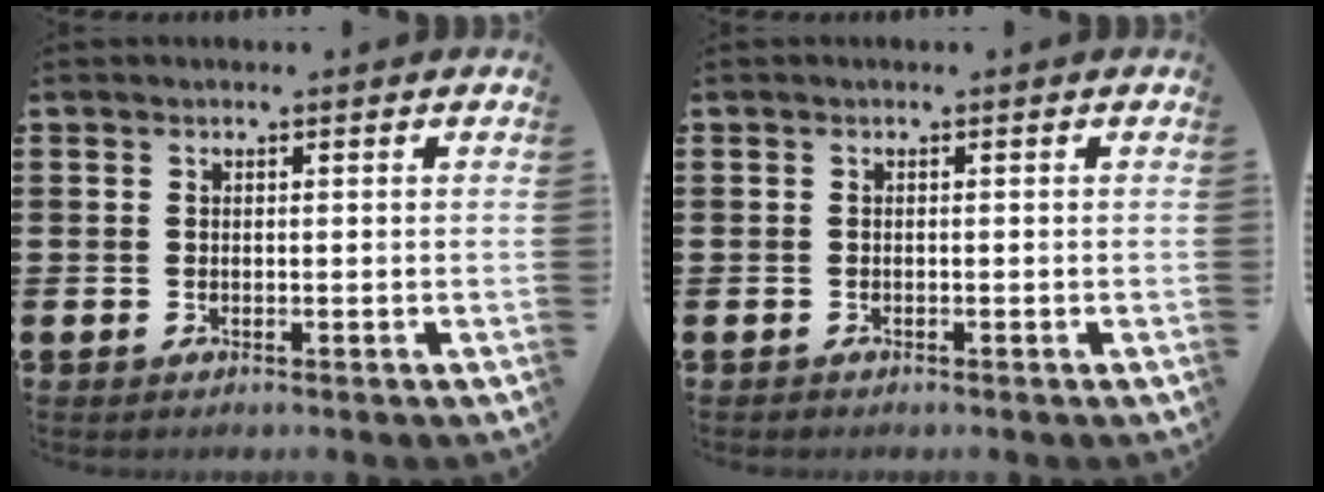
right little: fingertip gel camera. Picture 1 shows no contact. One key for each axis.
{"total": 0.0}